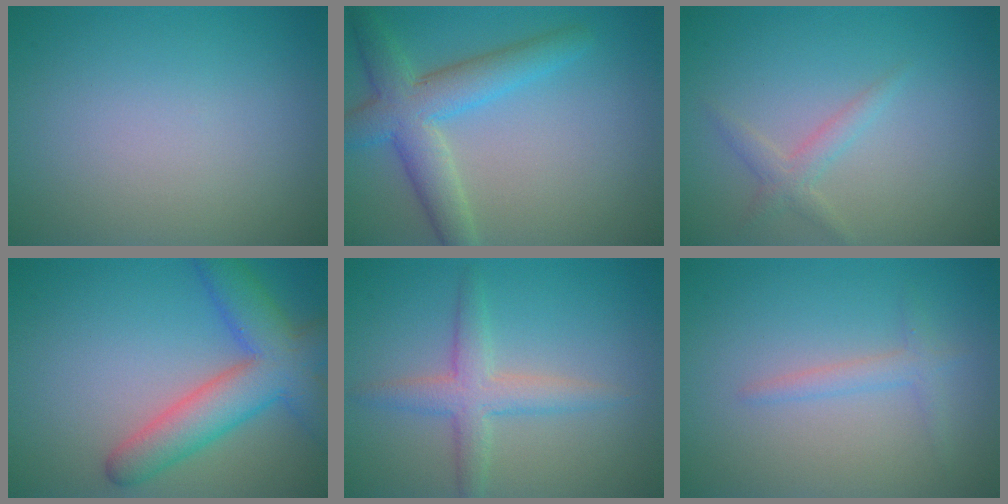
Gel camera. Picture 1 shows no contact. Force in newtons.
{"total": 5.5, "press": 5.5, "slide": 0.2}
{"total": 1.7, "press": 1.6, "slide": 0.1}
{"total": 7.2, "press": 7.2, "slide": 0.4}
{"total": 3.3, "press": 3.3, "slide": 0.3}
{"total": 1.6, "press": 1.6, "slide": 0.1}